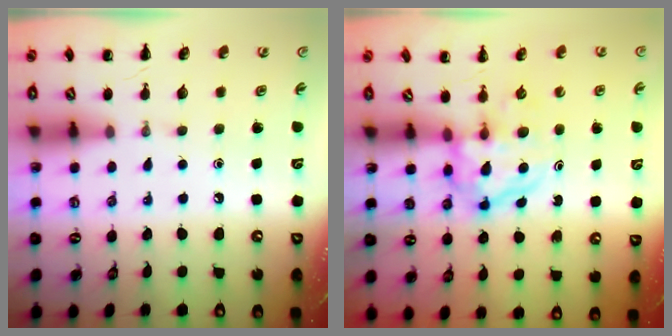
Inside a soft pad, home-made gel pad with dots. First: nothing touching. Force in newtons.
{"total": 3.8, "press": 3.7, "slide": 0.5}